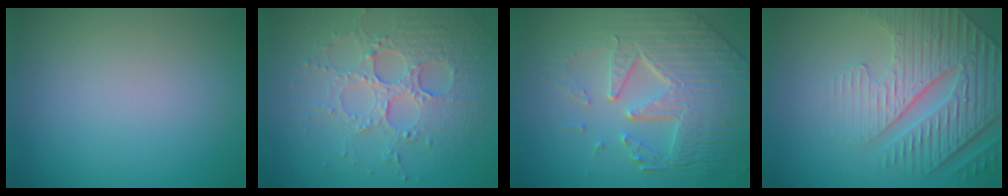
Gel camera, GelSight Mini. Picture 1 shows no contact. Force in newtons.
{"total": 4.5, "press": 4.2, "slide": 1.7}
{"total": 8.8, "press": 6.0, "slide": 6.4}
{"total": 5.7, "press": 5.1, "slide": 2.6}